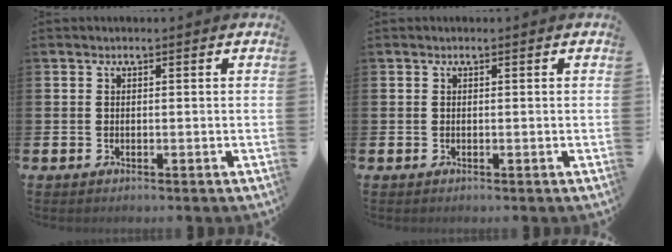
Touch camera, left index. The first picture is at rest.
{"total": 0.0}